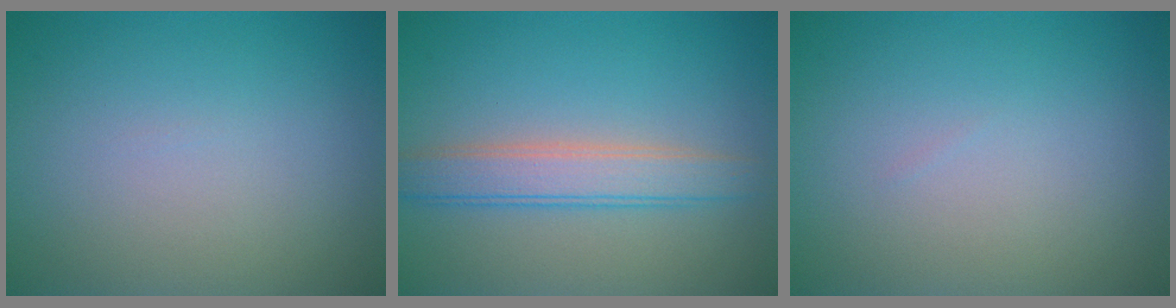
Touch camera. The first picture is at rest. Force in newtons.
{"total": 3.8, "press": 3.8, "slide": 0.2}
{"total": 0.0}